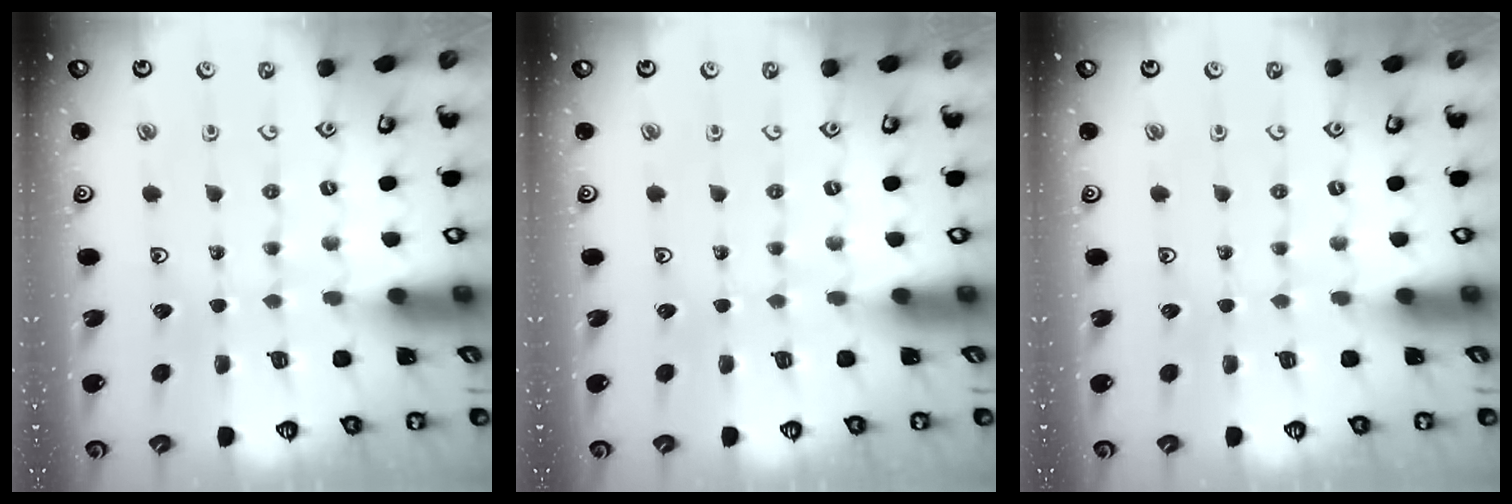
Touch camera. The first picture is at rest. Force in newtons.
{"total": 0.0}
{"total": 0.0}